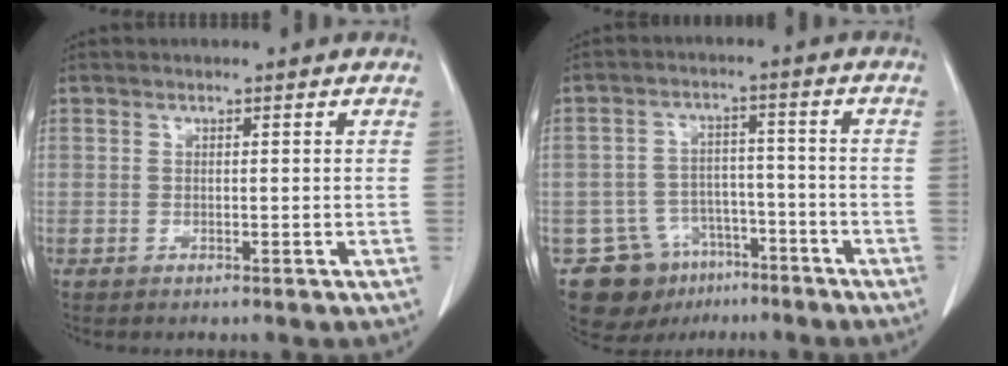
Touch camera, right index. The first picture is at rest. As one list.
[{"total": 10.4, "force": [-6.3, 7.9, 2.5], "torque": [-0.044, 0.029, -0.090]}]